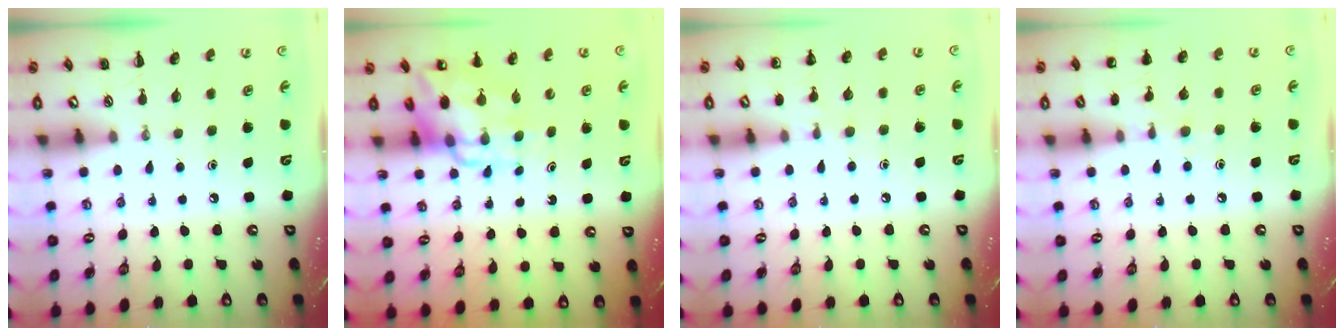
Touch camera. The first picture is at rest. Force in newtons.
{"total": 11.0, "press": 10.5, "slide": 3.4}
{"total": 5.6, "press": 5.3, "slide": 1.7}
{"total": 6.9, "press": 6.7, "slide": 1.9}